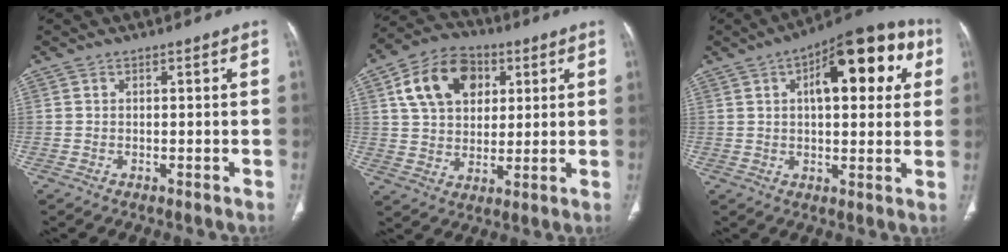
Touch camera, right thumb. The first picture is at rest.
{"total": 14.6, "force": [5.1, 10.6, 8.7], "torque": [-0.126, 0.002, 0.084]}
{"total": 18.8, "force": [5.9, 8.2, 15.9], "torque": [-0.177, 0.018, 0.076]}